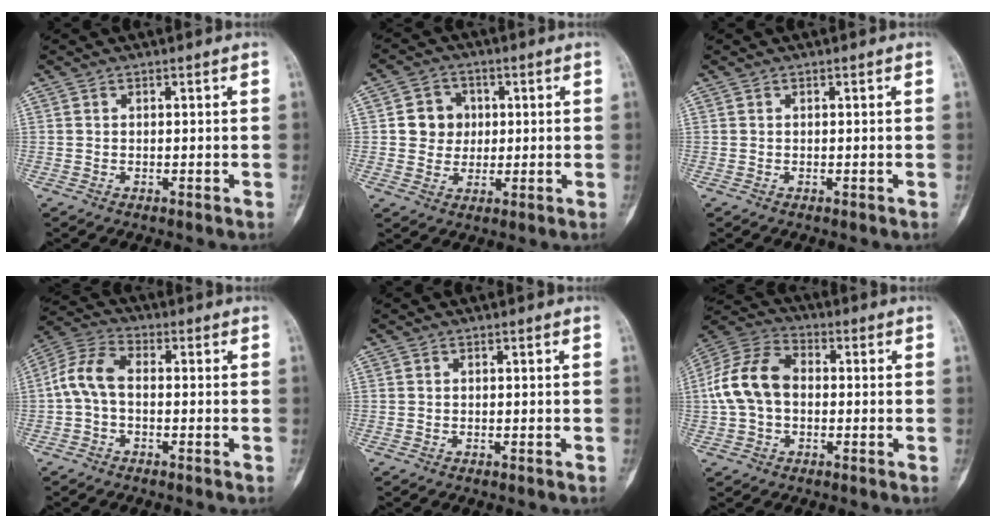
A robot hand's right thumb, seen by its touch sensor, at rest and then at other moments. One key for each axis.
{"total": 6.3, "fx": 0.8, "fy": 5.8, "fz": 2.4, "tx": -0.004, "ty": 0.005, "tz": 0.011}
{"total": 0.0}
{"total": 7.3, "fx": -0.7, "fy": 4.2, "fz": 5.9, "tx": -0.124, "ty": 0.025, "tz": -0.026}
{"total": 0.0}
{"total": 11.8, "fx": -0.1, "fy": 8.2, "fz": 8.5, "tx": -0.170, "ty": 0.035, "tz": -0.011}